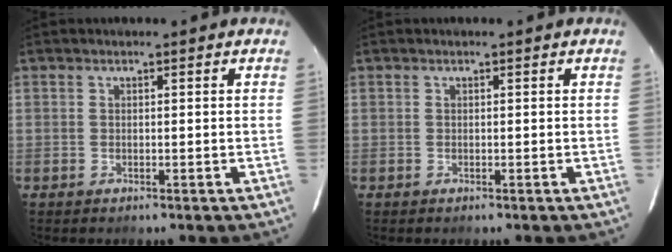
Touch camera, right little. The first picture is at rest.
{"total": 0.0}